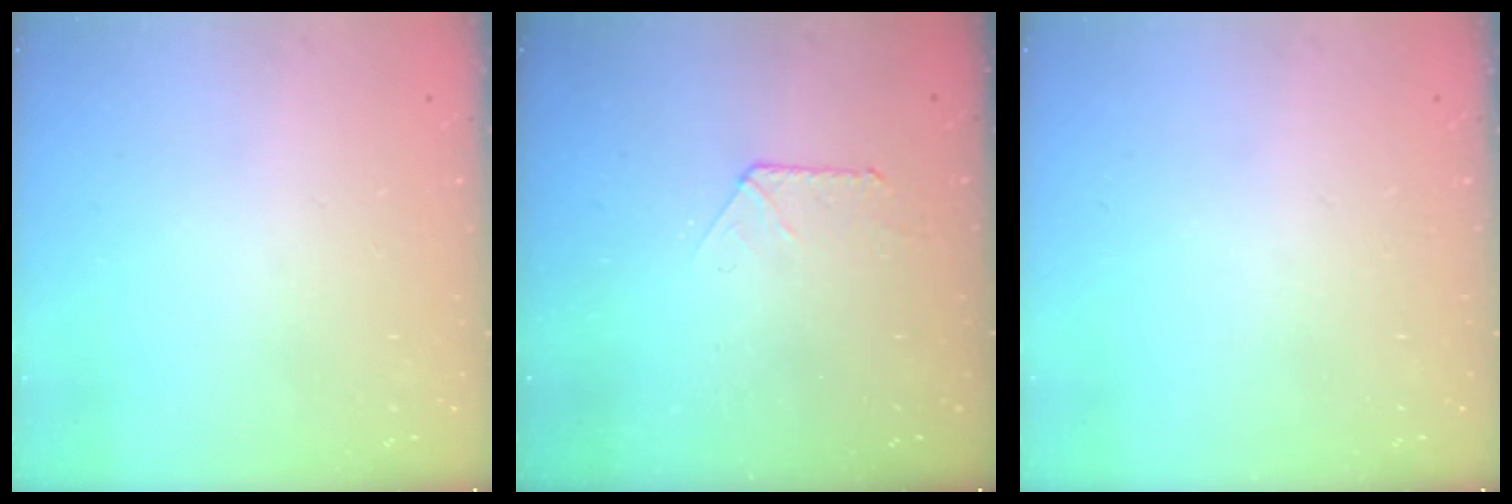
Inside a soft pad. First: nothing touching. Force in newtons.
{"total": 4.5, "press": 4.5, "slide": 0.4}
{"total": 0.0}